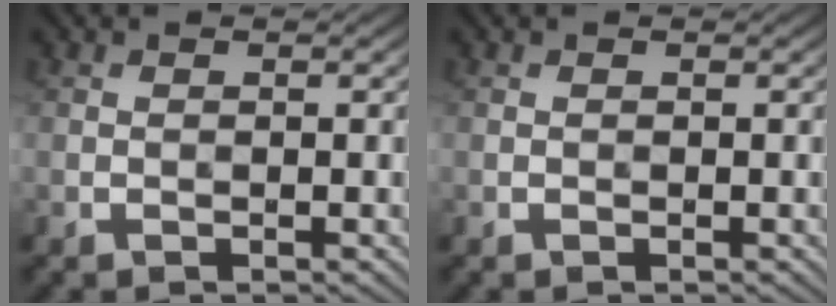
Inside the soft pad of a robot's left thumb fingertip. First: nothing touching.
{"total": 0.0}